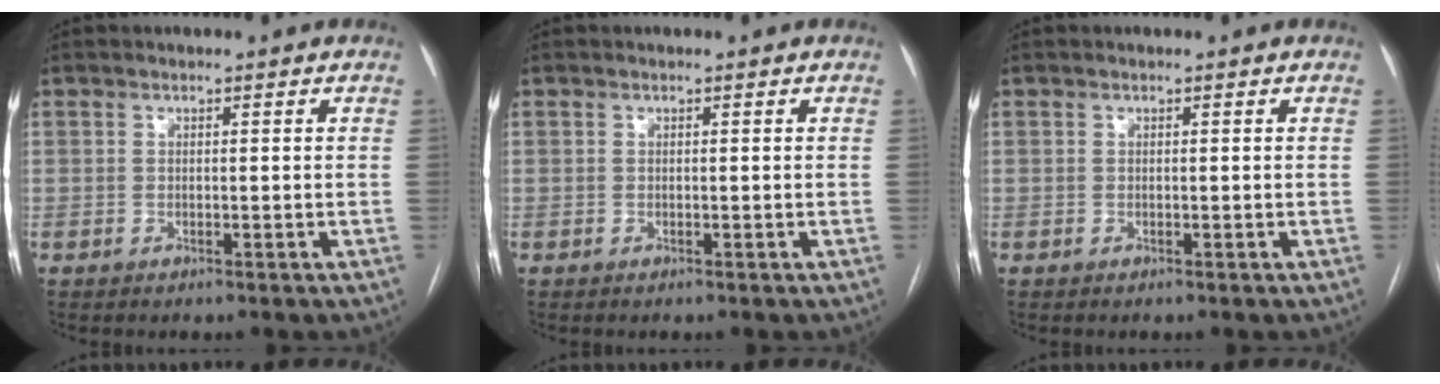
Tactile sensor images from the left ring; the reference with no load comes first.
{"total": 0.0}
{"total": 0.0}